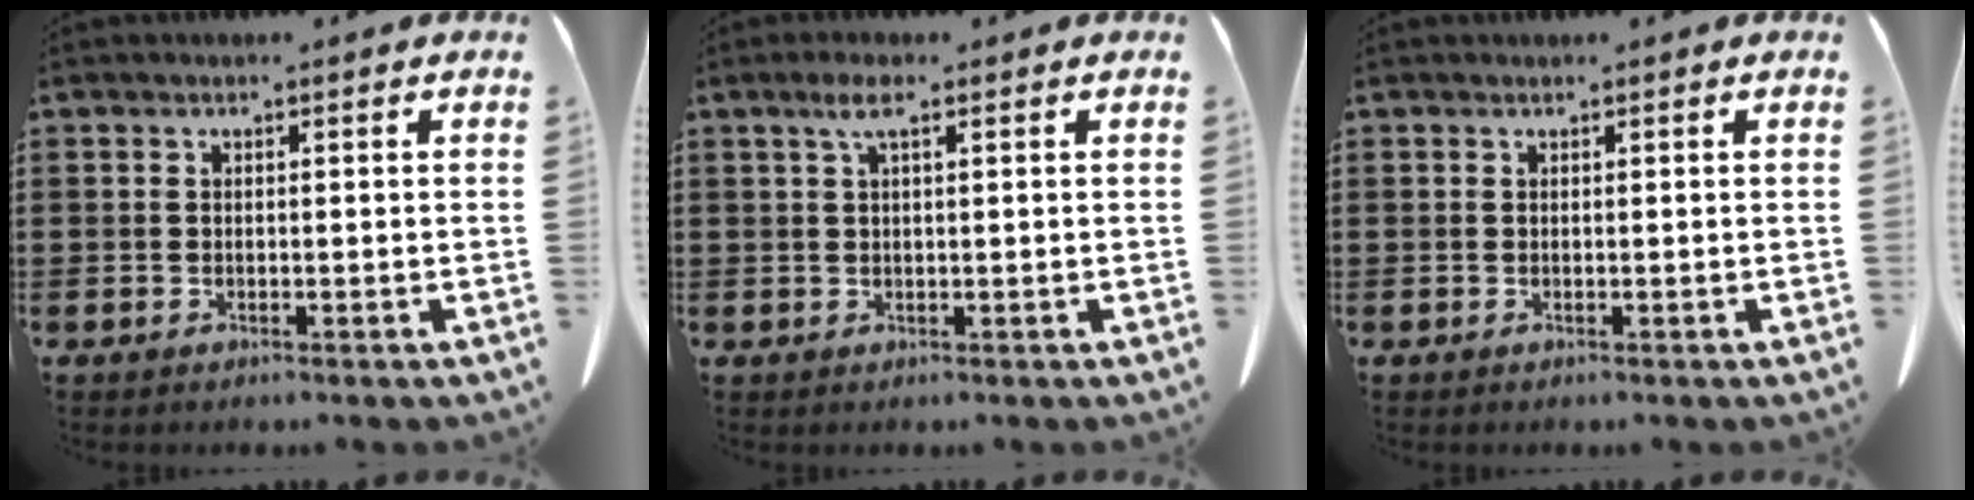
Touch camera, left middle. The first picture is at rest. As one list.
[{"total": 2.6, "force": [1.1, 0.6, 2.3], "torque": [-0.049, 0.006, 0.018]}, {"total": 0.0}]